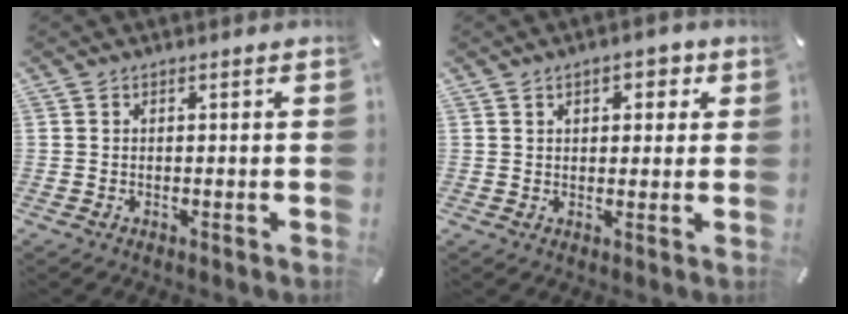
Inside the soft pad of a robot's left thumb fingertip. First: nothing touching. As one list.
[{"total": 4.8, "force": [1.9, 2.9, 3.3], "torque": [-0.038, -0.003, 0.024]}]